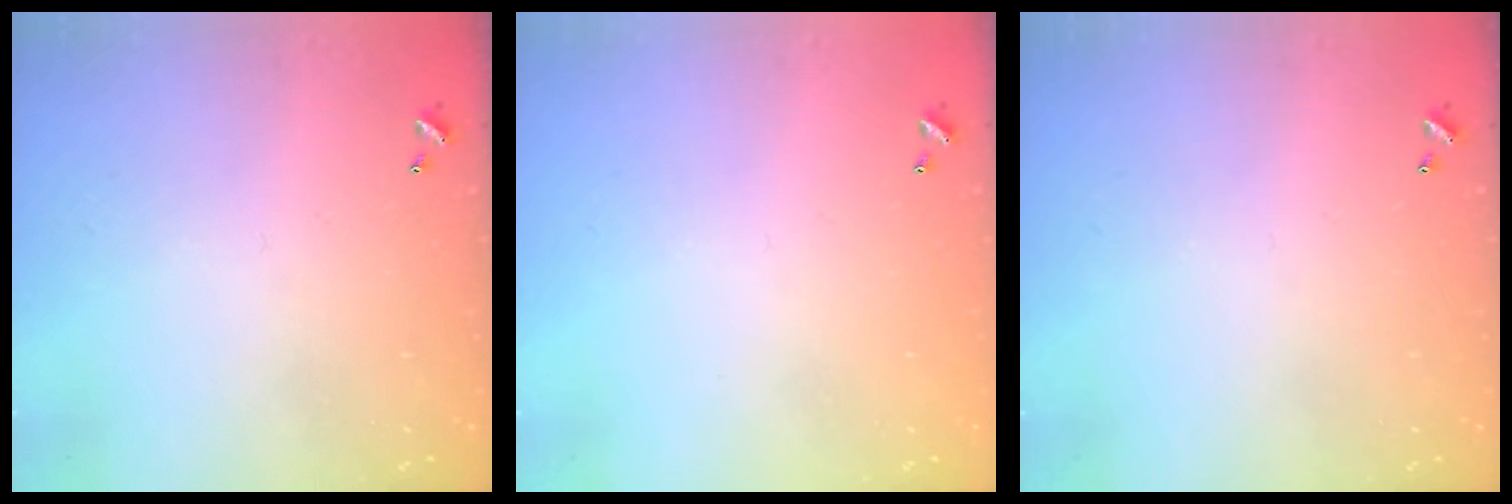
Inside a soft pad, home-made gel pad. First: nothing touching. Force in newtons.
{"total": 0.0}
{"total": 0.0}